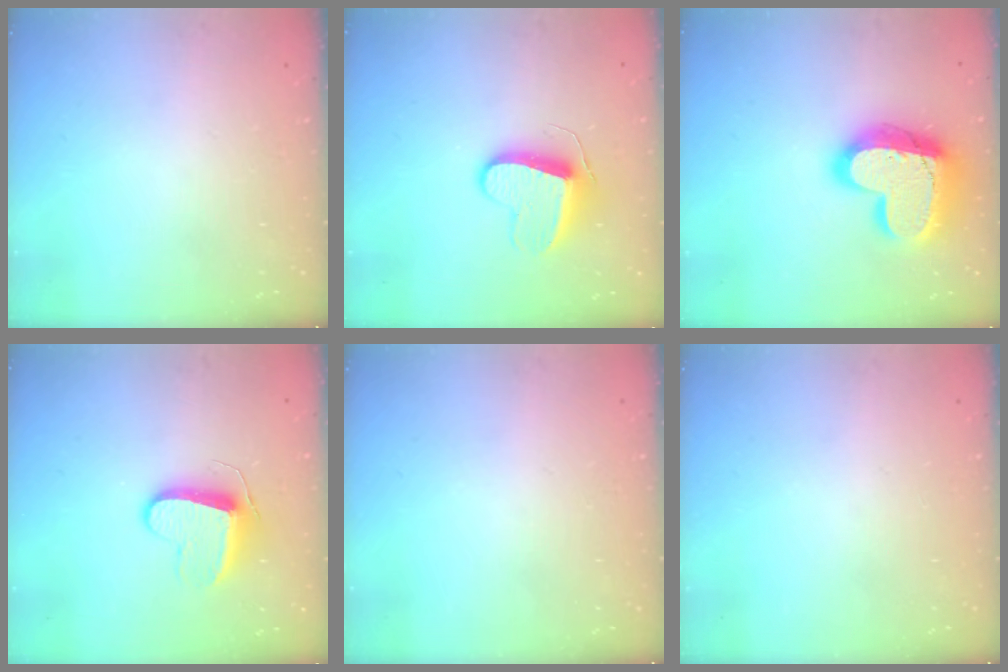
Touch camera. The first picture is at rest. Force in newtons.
{"total": 10.0, "press": 10.0, "slide": 0.6}
{"total": 21.7, "press": 21.6, "slide": 1.9}
{"total": 9.7, "press": 9.7, "slide": 0.4}
{"total": 0.0}
{"total": 0.0}